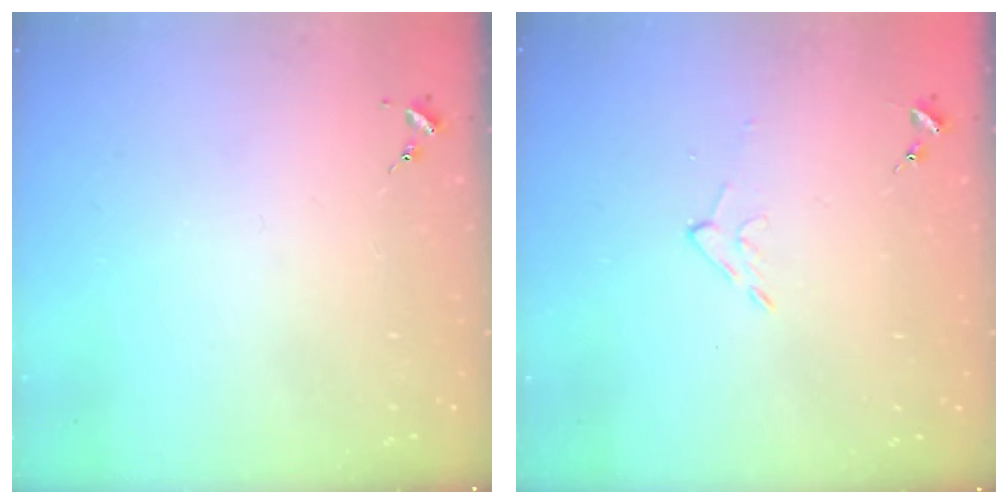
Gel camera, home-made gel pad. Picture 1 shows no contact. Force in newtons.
{"total": 5.3, "press": 5.3, "slide": 0.8}